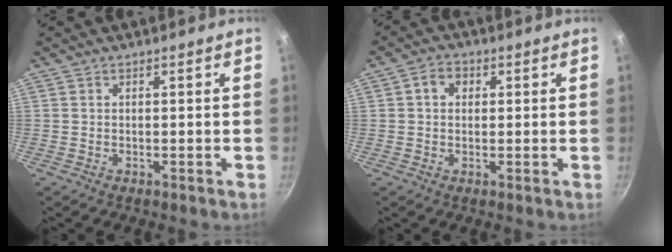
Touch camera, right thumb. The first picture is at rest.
{"total": 3.9, "force": [1.0, 3.1, 2.2], "torque": [-0.020, 0.006, 0.009]}